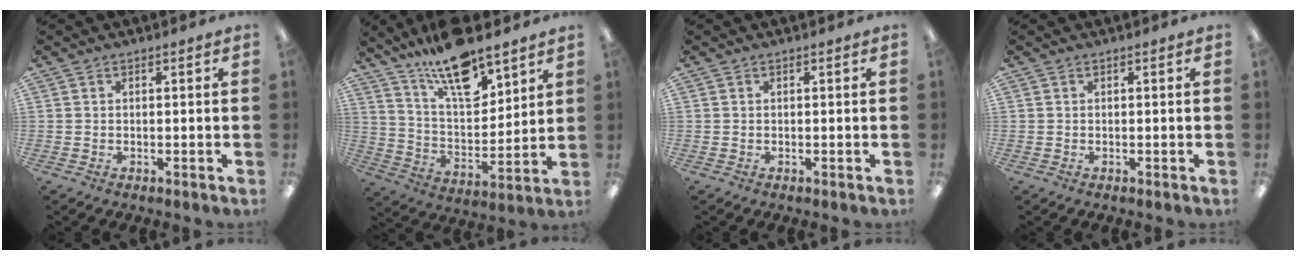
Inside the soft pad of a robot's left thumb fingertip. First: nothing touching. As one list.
[{"total": 16.5, "force": [12.8, 5.5, 8.8], "torque": [-0.159, -0.071, 0.221]}, {"total": 0.0}, {"total": 0.0}]